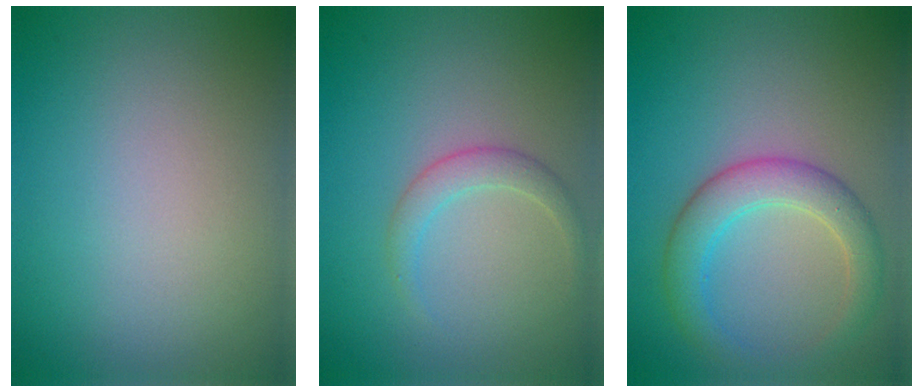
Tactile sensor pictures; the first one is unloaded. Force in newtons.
{"total": 1.9, "press": 1.9, "slide": 0.1}
{"total": 4.2, "press": 4.2, "slide": 0.3}